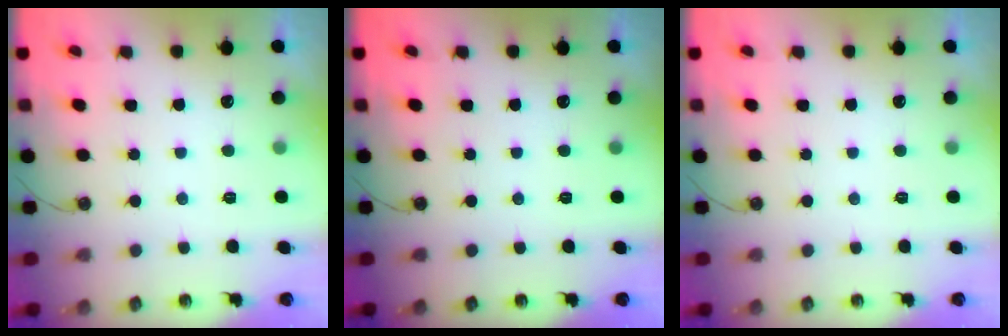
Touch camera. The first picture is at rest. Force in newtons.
{"total": 0.0}
{"total": 0.0}